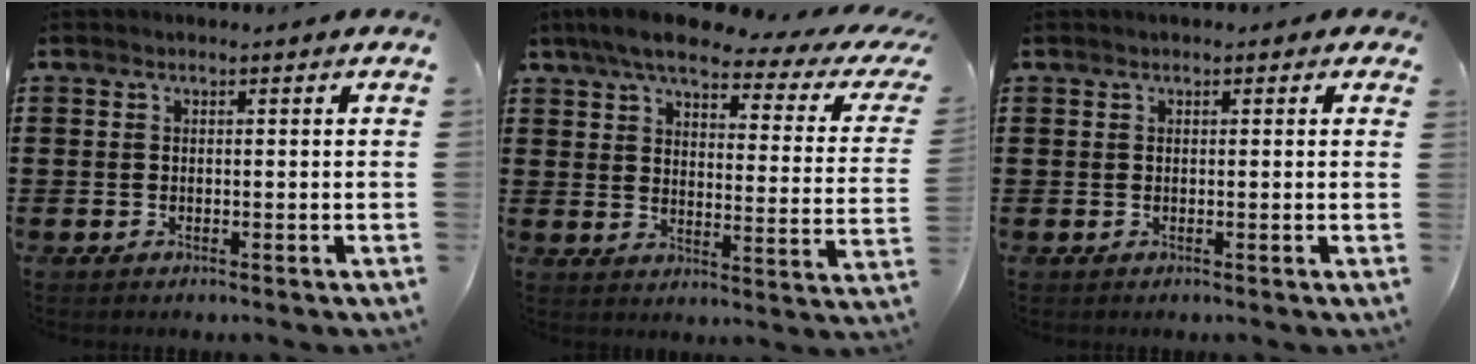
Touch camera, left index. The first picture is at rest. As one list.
[{"total": 7.3, "force": [5.4, 1.2, 4.8], "torque": [-0.107, -0.026, 0.089]}, {"total": 0.8, "force": [0.3, 0.5, 0.5], "torque": [-0.011, 0.006, 0.005]}]